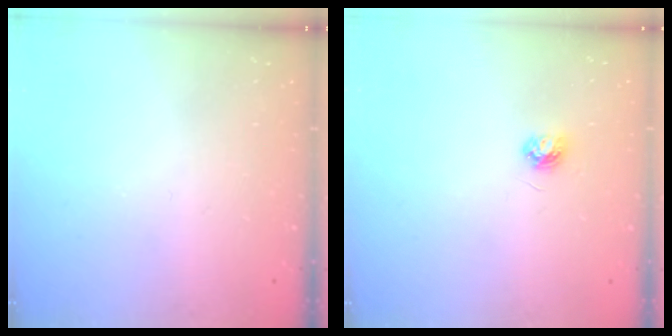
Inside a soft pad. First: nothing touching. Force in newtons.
{"total": 3.9, "press": 3.9, "slide": 0.4}